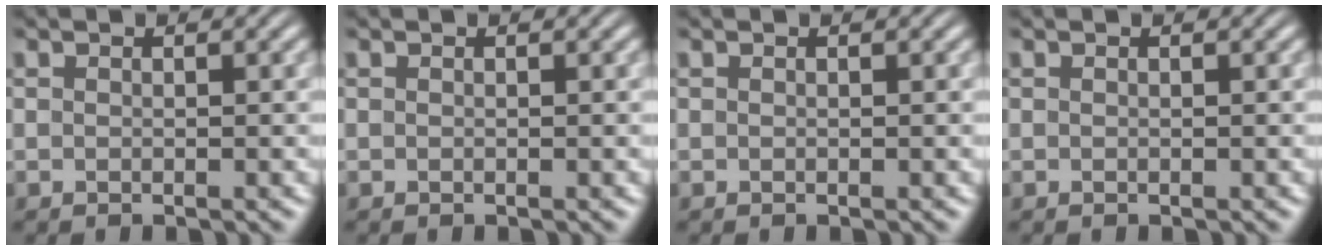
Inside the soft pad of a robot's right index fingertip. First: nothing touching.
{"total": 0.0}
{"total": 0.0}
{"total": 0.0}